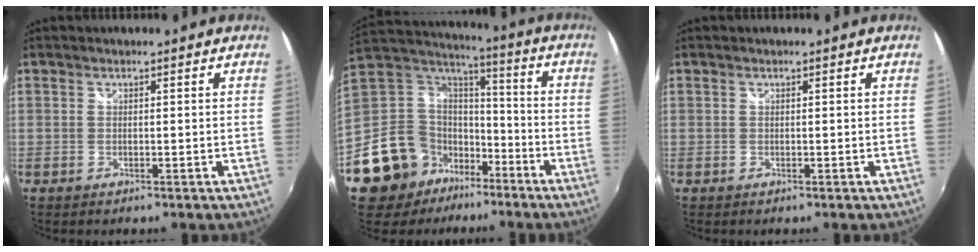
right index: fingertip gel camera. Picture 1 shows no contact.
{"total": 16.8, "force": [-10.3, 11.7, 6.3], "torque": [-0.147, 0.039, -0.179]}
{"total": 0.0}